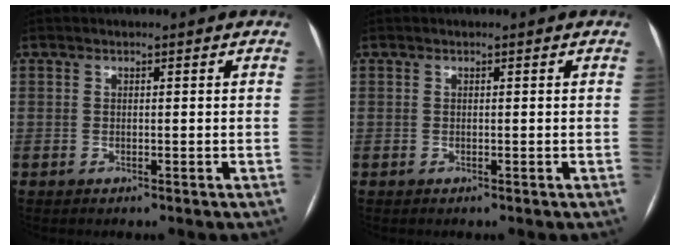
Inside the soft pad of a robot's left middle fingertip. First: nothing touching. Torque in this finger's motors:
{"motor_torque": [0.01, 0.02, 0.00, 0.00]}